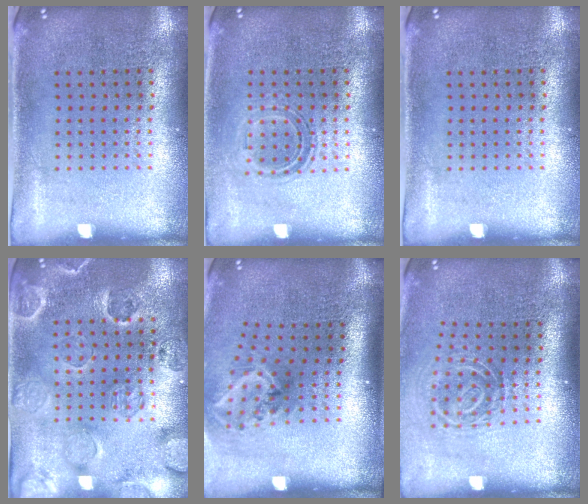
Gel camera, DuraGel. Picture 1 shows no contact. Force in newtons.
{"total": 1.1, "press": 0.9, "slide": 0.7}
{"total": 0.0}
{"total": 2.5, "press": 2.3, "slide": 1.0}
{"total": 2.1, "press": 1.3, "slide": 1.6}
{"total": 1.8, "press": 1.2, "slide": 1.4}